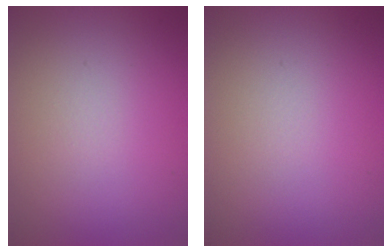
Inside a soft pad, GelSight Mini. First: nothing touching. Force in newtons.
{"total": 0.0}